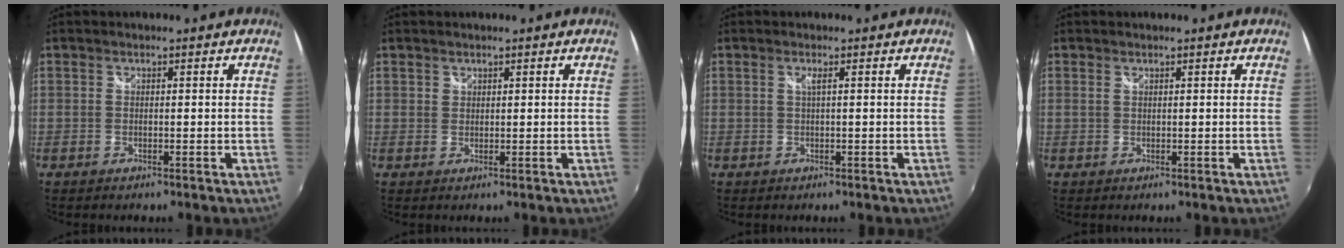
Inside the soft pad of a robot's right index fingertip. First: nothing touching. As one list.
[{"total": 0.9, "force": [0.7, 0.6, 0.0], "torque": [0.002, 0.002, 0.011]}, {"total": 1.0, "force": [0.1, -0.3, 0.9], "torque": [-0.017, 0.000, 0.002]}, {"total": 0.0}]